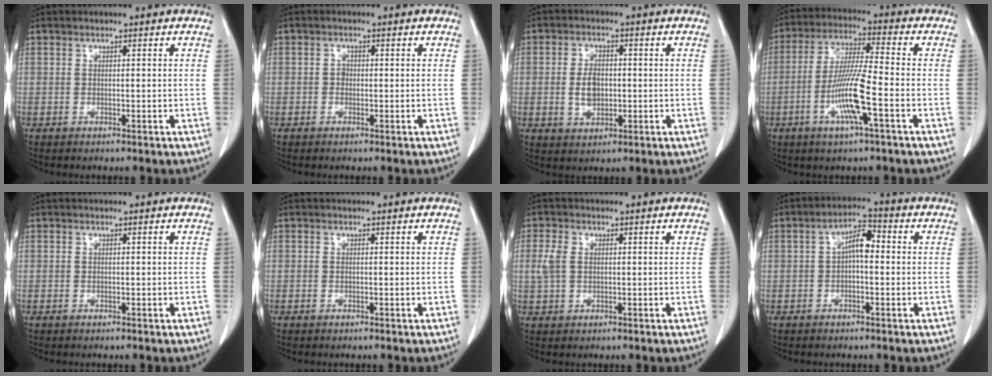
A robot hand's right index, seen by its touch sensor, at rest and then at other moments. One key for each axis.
{"total": 1.0, "fx": -0.1, "fy": 0.9, "fz": 0.5, "tx": -0.006, "ty": 0.004, "tz": -0.003}
{"total": 4.6, "fx": -0.3, "fy": 2.9, "fz": 3.6, "tx": -0.072, "ty": 0.004, "tz": 0.000}
{"total": 10.5, "fx": -3.5, "fy": 0.3, "fz": 9.9, "tx": -0.196, "ty": -0.007, "tz": -0.071}
{"total": 0.0}
{"total": 0.0}
{"total": 2.1, "fx": 0.4, "fy": 1.6, "fz": 1.3, "tx": -0.038, "ty": 0.008, "tz": 0.011}
{"total": 4.8, "fx": 0.3, "fy": 2.0, "fz": 4.3, "tx": -0.078, "ty": 0.023, "tz": 0.001}